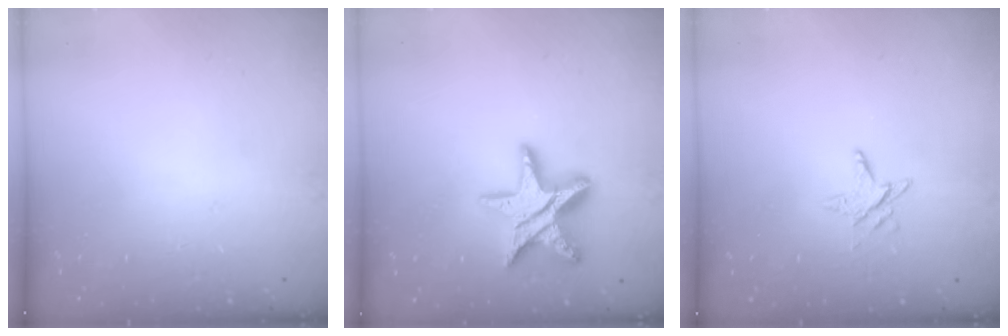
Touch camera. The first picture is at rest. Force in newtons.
{"total": 15.9, "press": 15.9, "slide": 1.2}
{"total": 4.4, "press": 4.3, "slide": 0.5}